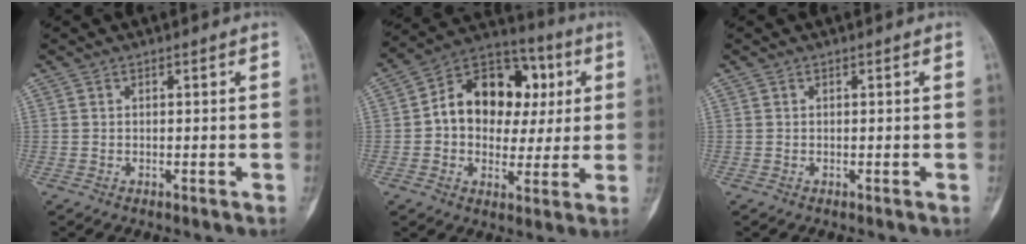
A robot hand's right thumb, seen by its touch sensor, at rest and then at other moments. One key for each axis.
{"total": 17.7, "fx": 2.7, "fy": 13.0, "fz": 11.7, "tx": -0.128, "ty": 0.025, "tz": 0.036}
{"total": 0.0}